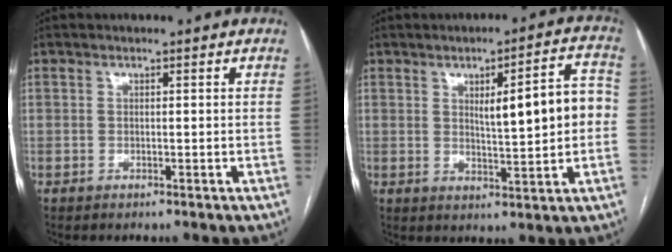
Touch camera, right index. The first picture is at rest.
{"total": 9.7, "force": [0.8, 1.8, 9.5], "torque": [-0.131, 0.024, 0.016]}